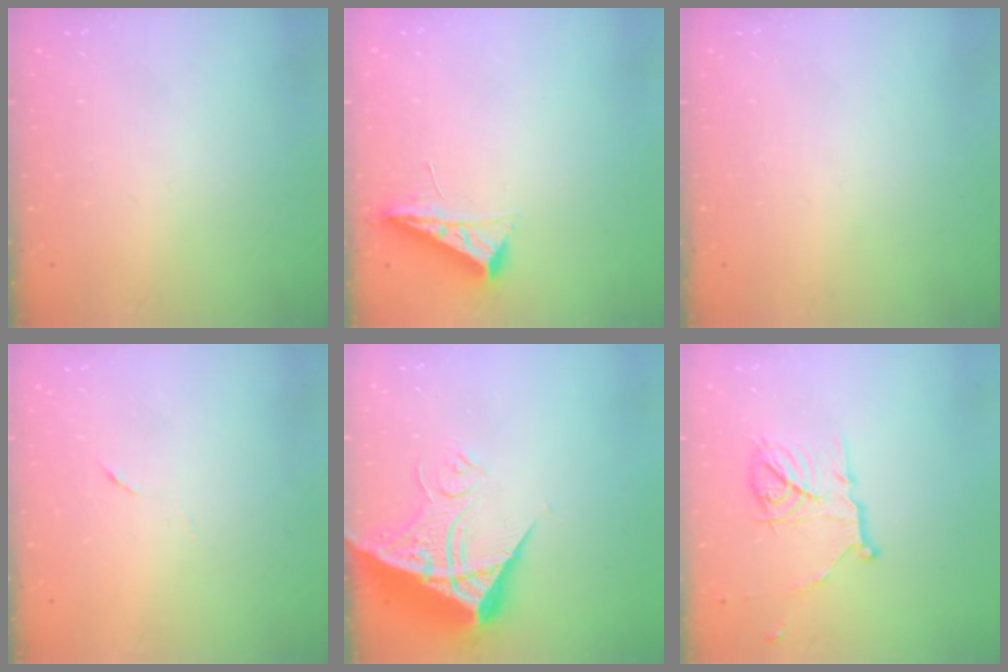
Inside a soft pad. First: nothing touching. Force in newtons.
{"total": 7.0, "press": 6.9, "slide": 0.8}
{"total": 0.0}
{"total": 3.9, "press": 3.5, "slide": 1.6}
{"total": 13.2, "press": 13.1, "slide": 1.2}
{"total": 11.2, "press": 11.2, "slide": 0.8}